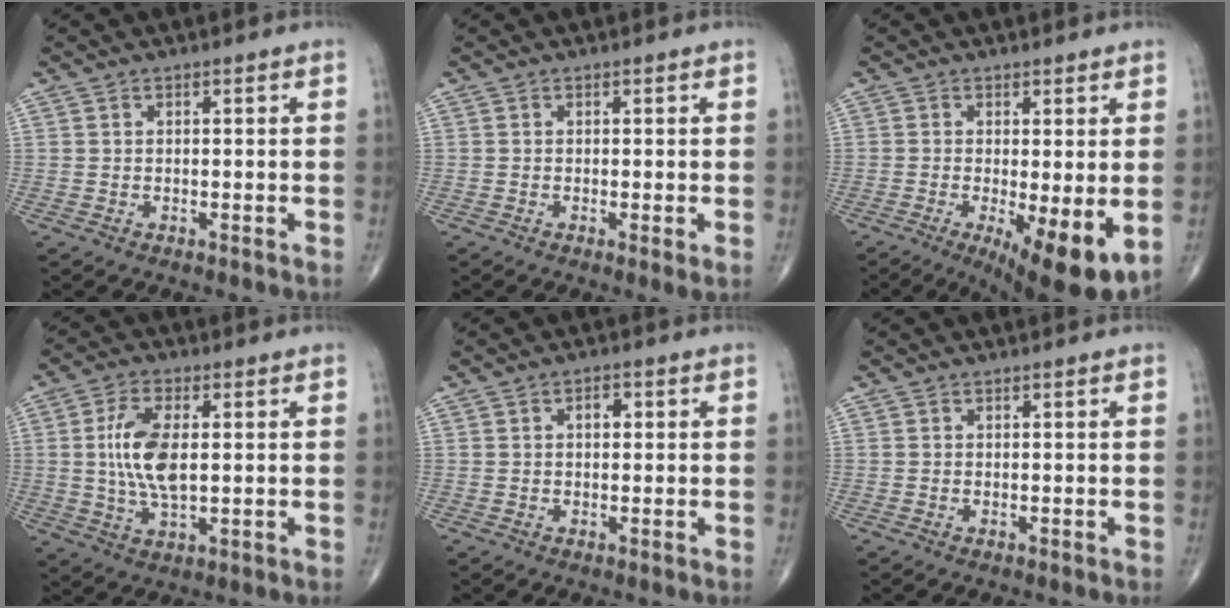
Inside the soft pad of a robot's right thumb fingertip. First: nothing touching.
{"total": 1.5, "force": [-0.2, 0.1, 1.5], "torque": [-0.031, -0.008, -0.006]}
{"total": 11.2, "force": [-2.8, 3.1, 10.3], "torque": [-0.153, -0.023, -0.035]}
{"total": 9.8, "force": [0.9, 4.5, 8.6], "torque": [-0.178, -0.008, 0.018]}
{"total": 2.0, "force": [0.5, 1.3, 1.5], "torque": [-0.019, 0.005, 0.004]}
{"total": 0.0}